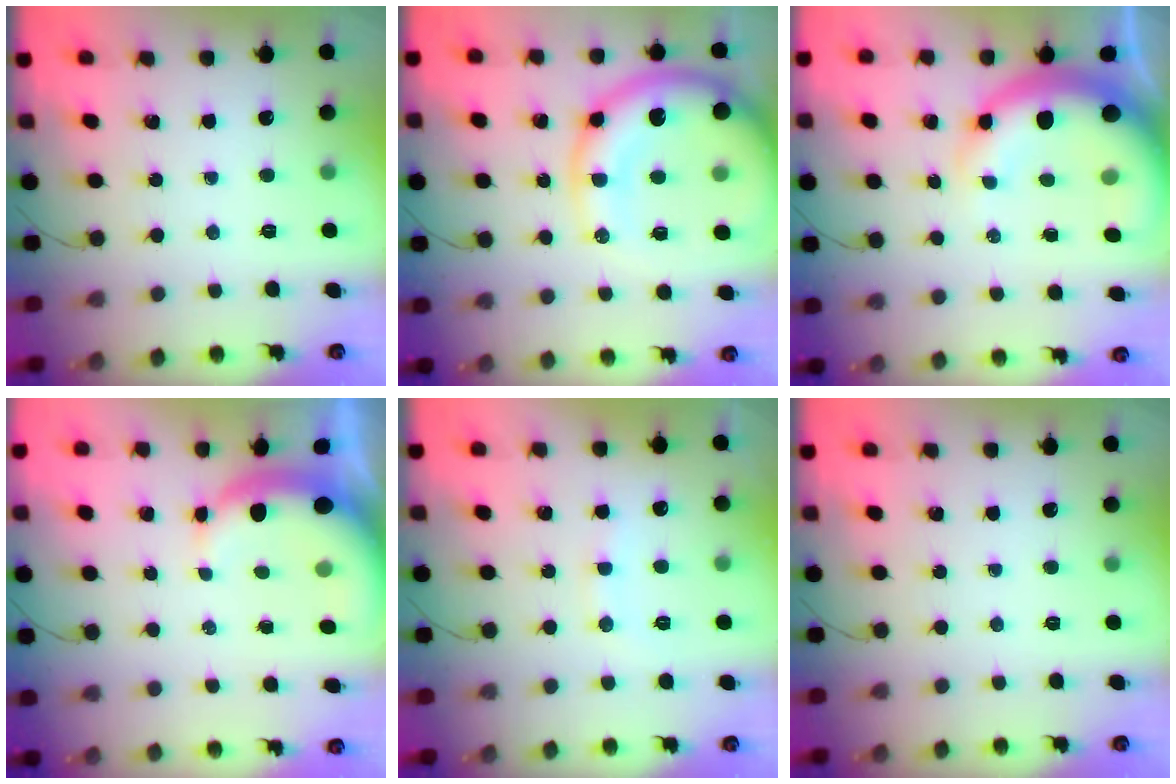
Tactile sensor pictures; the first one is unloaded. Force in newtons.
{"total": 19.2, "press": 18.6, "slide": 4.5}
{"total": 14.7, "press": 14.3, "slide": 3.4}
{"total": 7.3, "press": 7.2, "slide": 1.2}
{"total": 7.3, "press": 7.2, "slide": 1.2}
{"total": 0.0}